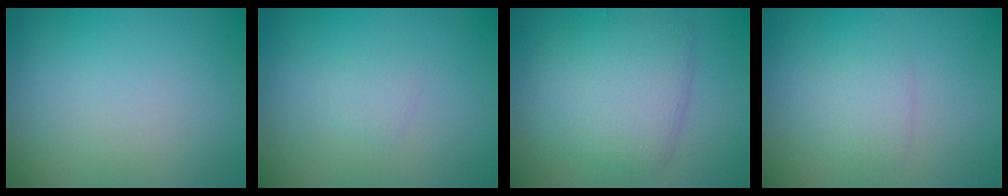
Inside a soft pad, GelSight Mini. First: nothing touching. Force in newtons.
{"total": 0.8, "press": 0.8, "slide": 0.1}
{"total": 5.2, "press": 5.2, "slide": 0.2}
{"total": 1.4, "press": 1.4, "slide": 0.0}